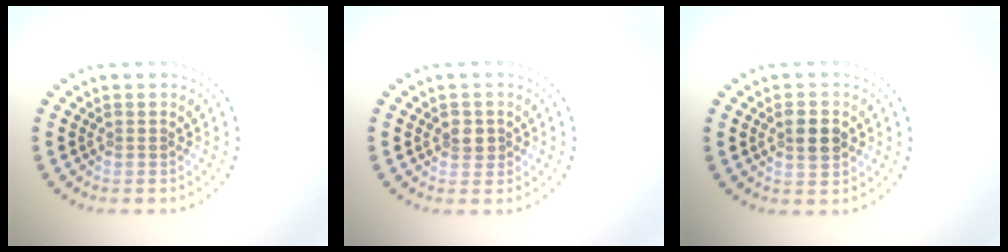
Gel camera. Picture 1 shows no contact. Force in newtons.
{"total": 1.6, "press": 1.5, "slide": 0.5}
{"total": 2.9, "press": 2.9, "slide": 0.1}